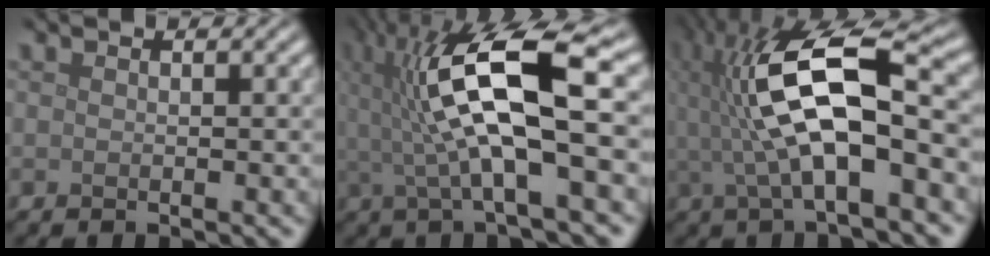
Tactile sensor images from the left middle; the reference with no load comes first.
{"total": 11.5, "force": [1.5, 3.3, 10.9], "torque": [-0.200, 0.009, 0.025]}
{"total": 11.7, "force": [0.8, 4.1, 11.0], "torque": [-0.203, 0.013, 0.009]}